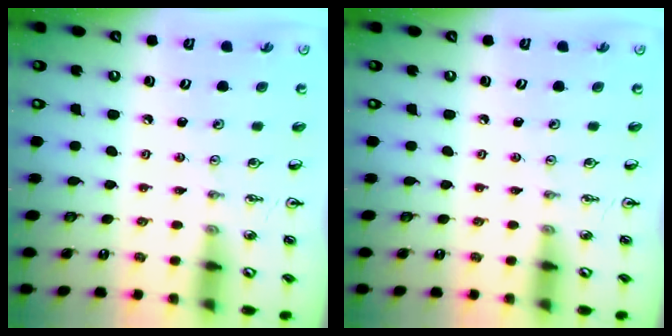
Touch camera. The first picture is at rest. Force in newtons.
{"total": 0.0}